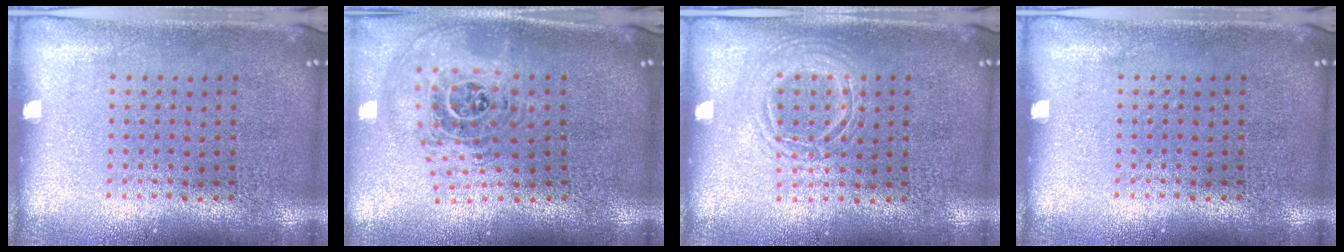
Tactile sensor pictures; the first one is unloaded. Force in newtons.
{"total": 1.6, "press": 1.4, "slide": 0.8}
{"total": 1.2, "press": 1.1, "slide": 0.3}
{"total": 0.0}